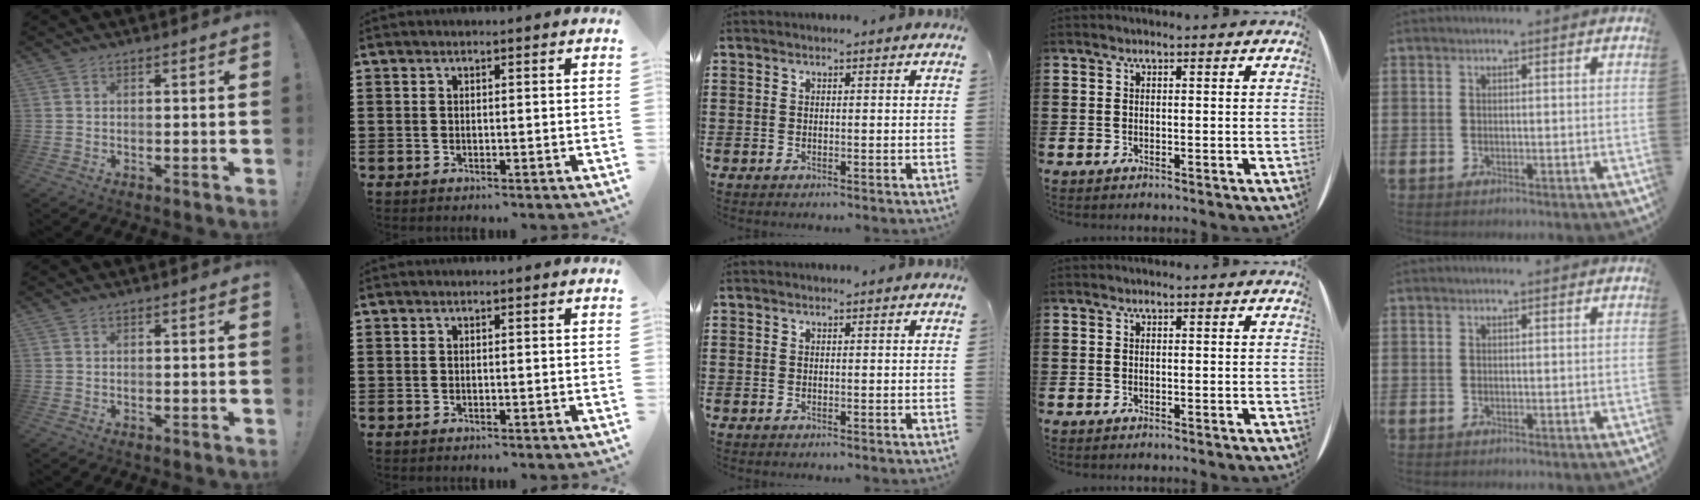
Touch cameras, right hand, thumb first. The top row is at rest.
{"middle": {"total": 0.6, "force": [0.6, 0.2, 0.1], "torque": [0.005, -0.005, 0.010]}}